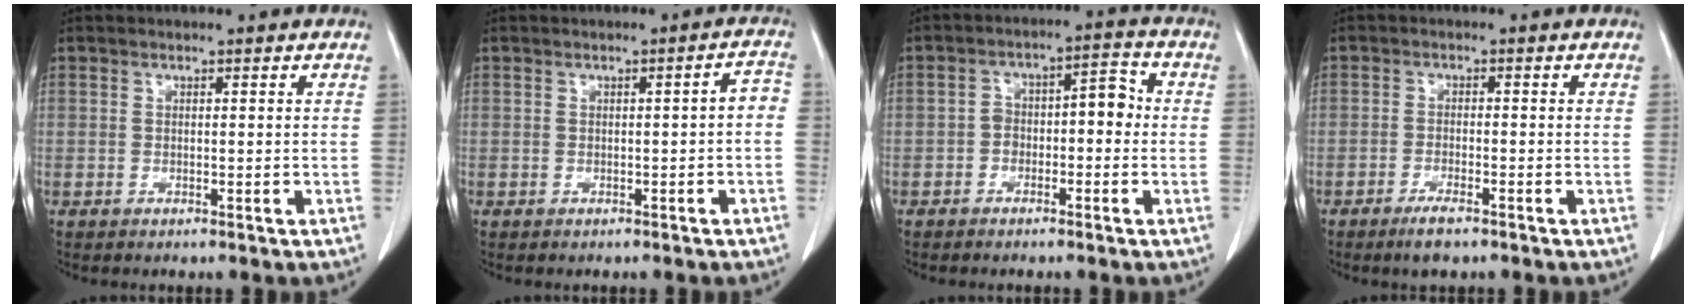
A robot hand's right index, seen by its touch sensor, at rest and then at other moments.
{"total": 2.3, "force": [-0.6, 0.5, 2.2], "torque": [-0.021, 0.010, -0.009]}
{"total": 5.6, "force": [-1.0, 2.8, 4.7], "torque": [-0.069, 0.039, -0.017]}
{"total": 3.3, "force": [-2.4, 0.7, 2.3], "torque": [-0.044, -0.003, -0.040]}